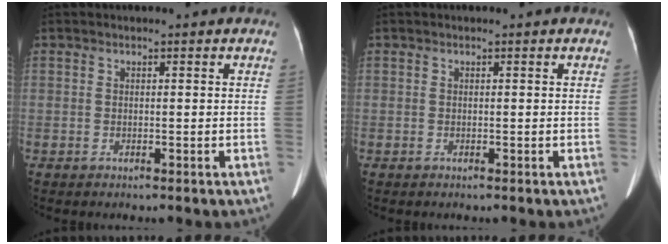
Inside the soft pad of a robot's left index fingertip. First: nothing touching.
{"total": 0.0}